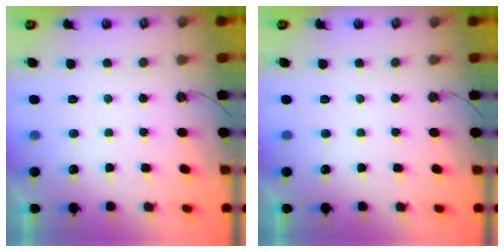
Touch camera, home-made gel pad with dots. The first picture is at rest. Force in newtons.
{"total": 0.0}